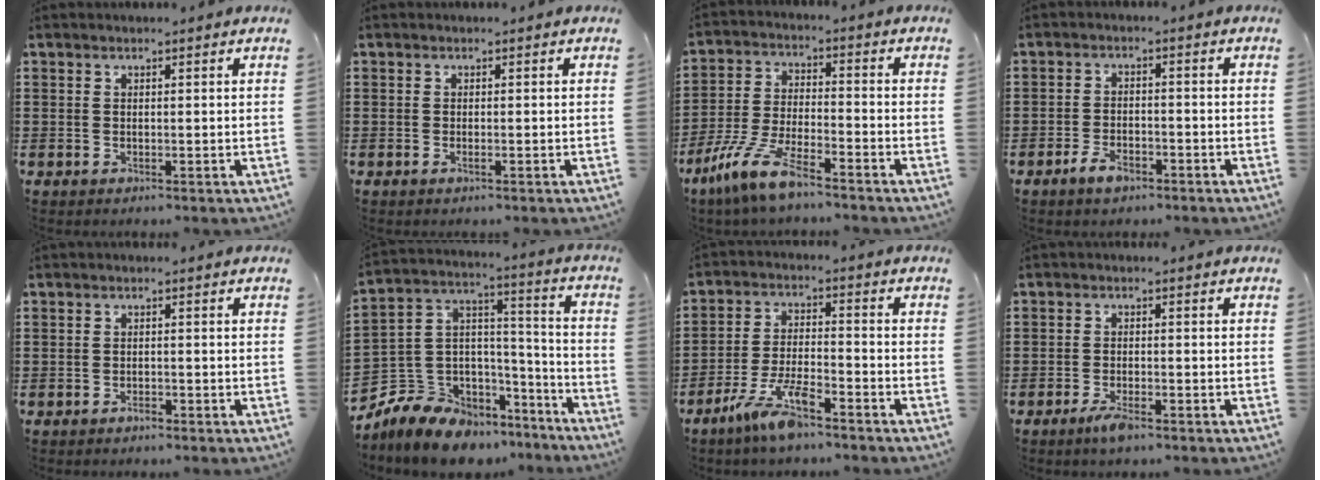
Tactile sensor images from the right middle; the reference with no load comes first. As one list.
[{"total": 0.6, "force": [-0.3, 0.1, 0.5], "torque": [-0.011, -0.002, -0.005]}, {"total": 9.0, "force": [-7.1, 1.4, 5.4], "torque": [-0.127, -0.002, -0.143]}, {"total": 3.7, "force": [-2.6, 1.6, 2.1], "torque": [-0.042, 0.006, -0.051]}, {"total": 1.2, "force": [-1.0, 0.4, 0.5], "torque": [-0.013, -0.001, -0.021]}, {"total": 9.7, "force": [-7.7, 5.7, 1.7], "torque": [-0.064, 0.008, -0.150]}, {"total": 7.8, "force": [-5.7, 1.4, 5.1], "torque": [-0.115, -0.005, -0.112]}, {"total": 2.9, "force": [-2.0, 0.8, 1.9], "torque": [-0.046, -0.001, -0.041]}]